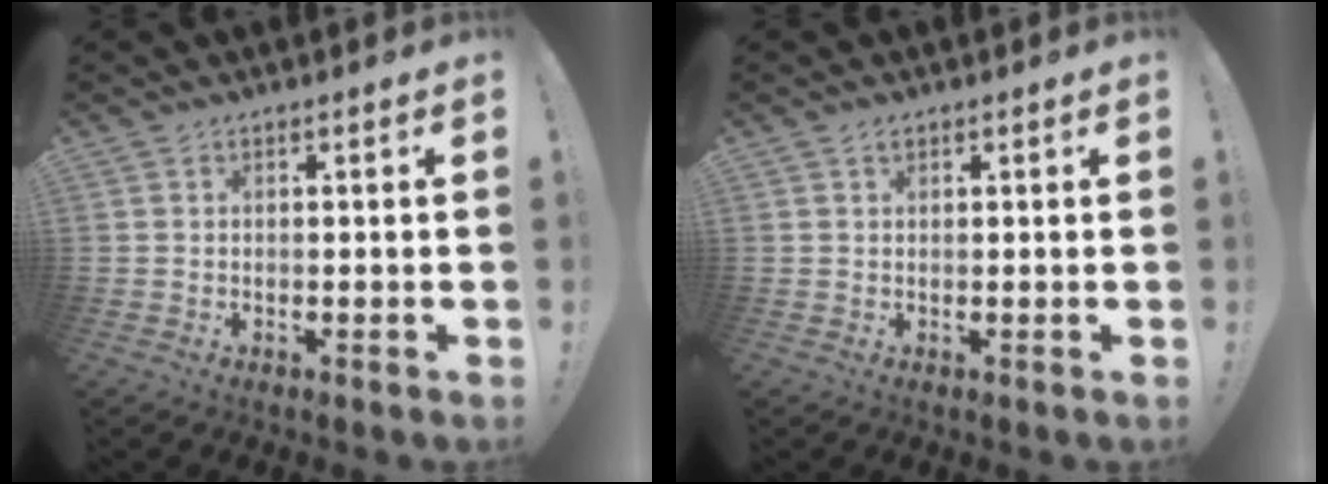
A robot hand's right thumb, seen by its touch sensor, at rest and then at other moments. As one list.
[{"total": 0.9, "force": [0.7, 0.4, 0.4], "torque": [-0.008, 0.001, 0.012]}]